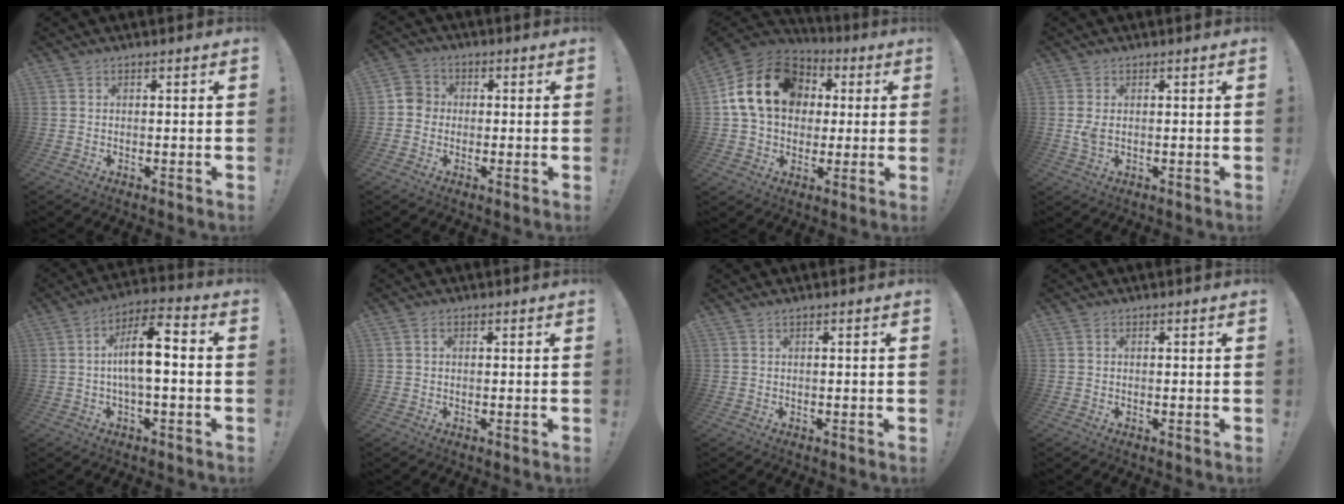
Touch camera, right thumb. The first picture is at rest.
{"total": 4.8, "force": [-1.0, 4.5, 1.4], "torque": [-0.013, 0.018, -0.018]}
{"total": 19.6, "force": [4.5, 14.8, 12.1], "torque": [-0.207, 0.002, 0.087]}
{"total": 2.2, "force": [0.0, 1.5, 1.6], "torque": [-0.027, 0.004, 0.001]}
{"total": 11.5, "force": [-0.2, 3.8, 10.8], "torque": [-0.183, 0.008, -0.006]}
{"total": 0.9, "force": [0.3, 0.6, 0.6], "torque": [-0.012, 0.002, 0.005]}
{"total": 0.6, "force": [0.5, -0.1, 0.2], "torque": [-0.004, 0.001, 0.009]}
{"total": 0.0}